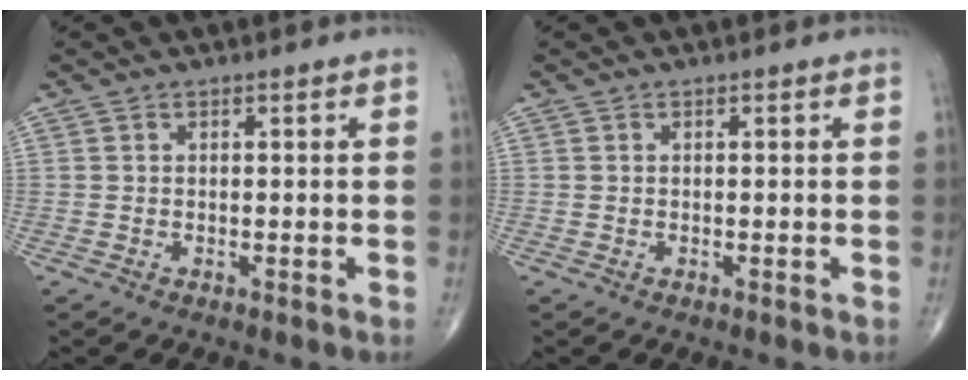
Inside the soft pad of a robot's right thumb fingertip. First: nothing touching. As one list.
[{"total": 0.0}]